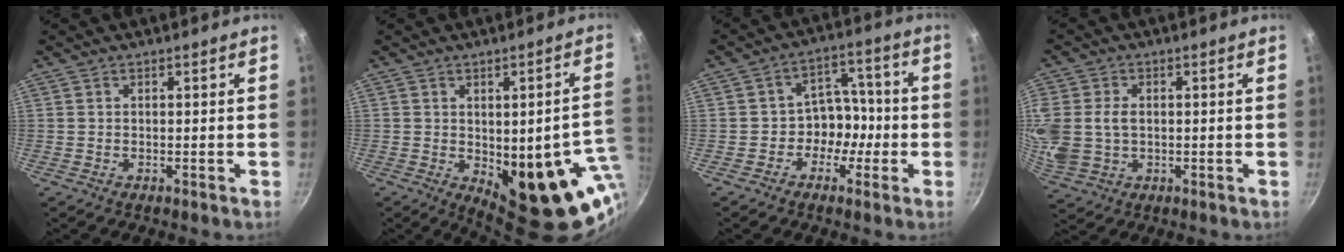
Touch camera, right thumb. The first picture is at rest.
{"total": 19.6, "force": [-2.4, 8.7, 17.4], "torque": [-0.154, -0.019, -0.012]}
{"total": 7.4, "force": [-2.4, 6.1, 3.6], "torque": [0.002, 0.041, -0.043]}
{"total": 14.0, "force": [0.8, 10.9, 8.7], "torque": [-0.219, 0.010, 0.023]}